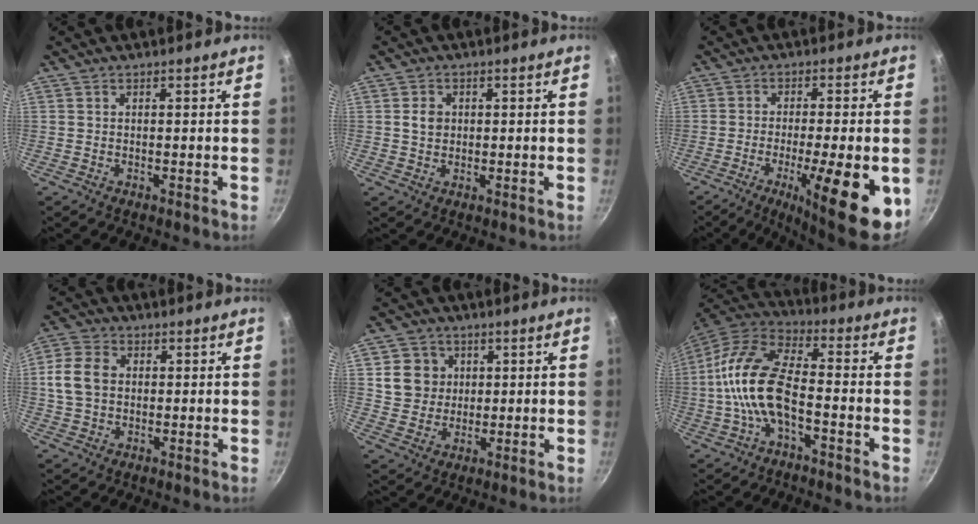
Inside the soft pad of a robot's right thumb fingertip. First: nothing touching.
{"total": 3.0, "force": [0.4, 2.4, 1.7], "torque": [-0.018, 0.003, 0.005]}
{"total": 16.2, "force": [-5.4, 3.6, 14.9], "torque": [-0.208, 0.006, -0.076]}
{"total": 8.4, "force": [1.0, 6.3, 5.4], "torque": [-0.095, 0.006, 0.007]}
{"total": 7.3, "force": [1.9, 6.8, 2.2], "torque": [-0.002, -0.003, 0.035]}
{"total": 15.1, "force": [-3.2, 7.0, 13.0], "torque": [-0.246, 0.042, -0.076]}